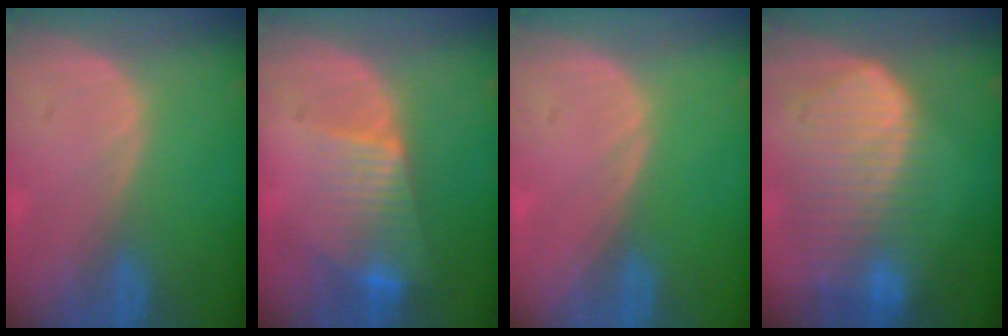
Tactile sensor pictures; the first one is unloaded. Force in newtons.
{"total": 7.8, "press": 6.7, "slide": 4.1}
{"total": 0.0}
{"total": 10.1, "press": 8.7, "slide": 5.2}